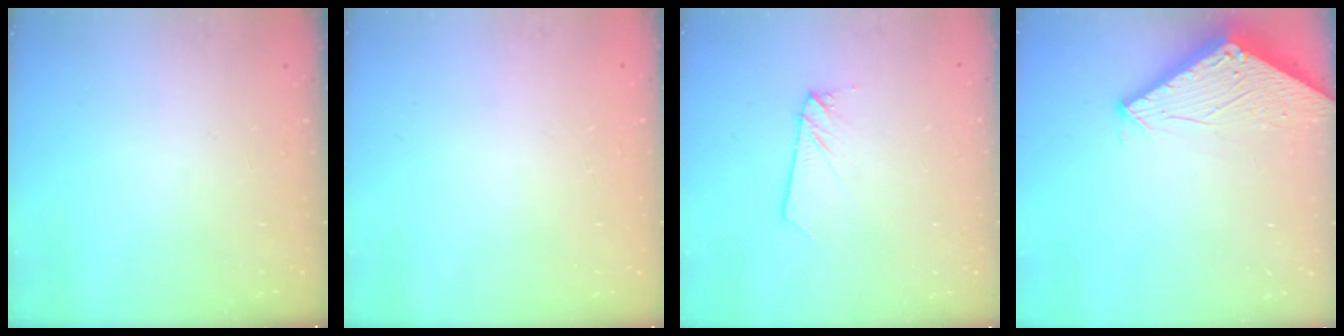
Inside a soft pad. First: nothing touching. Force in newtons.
{"total": 0.0}
{"total": 2.4, "press": 2.4, "slide": 0.1}
{"total": 2.9, "press": 2.9, "slide": 0.1}